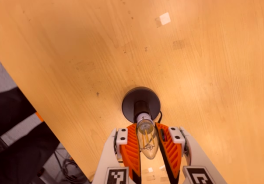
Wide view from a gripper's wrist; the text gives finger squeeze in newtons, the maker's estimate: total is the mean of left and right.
{"total": 13.6, "left": 13.1, "right": 14.0}